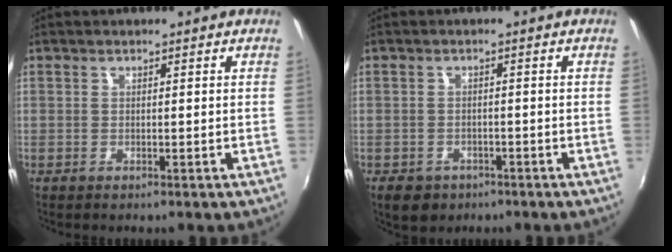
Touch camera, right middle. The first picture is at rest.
{"total": 4.9, "force": [-2.9, 3.4, 1.8], "torque": [-0.047, -0.009, -0.041]}